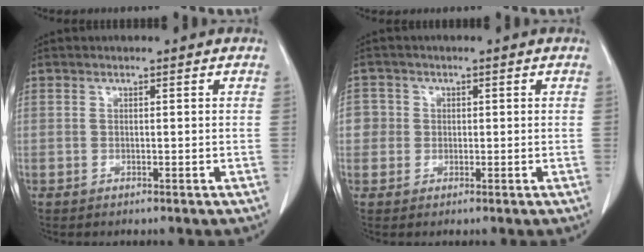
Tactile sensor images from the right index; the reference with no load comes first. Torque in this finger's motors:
{"motor_torque": [0.08, -0.04, 0.08, 0.01]}